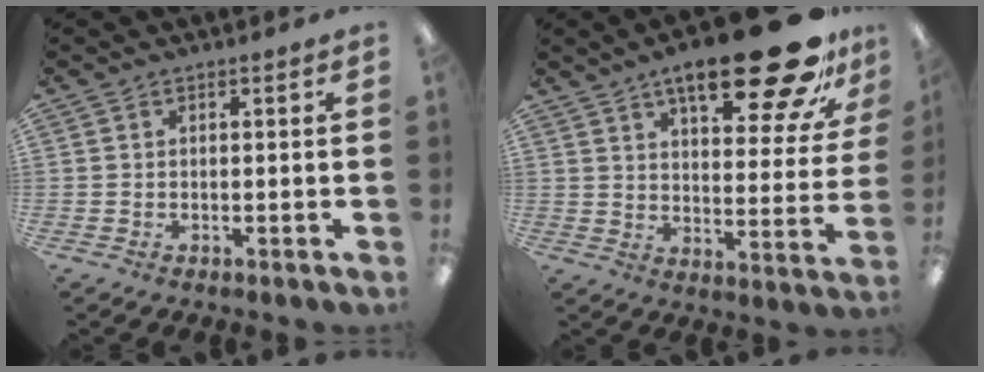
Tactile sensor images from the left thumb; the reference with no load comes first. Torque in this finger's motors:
{"motor_torque": [1.28, 0.79, 1.60, -1.16, 0.11]}